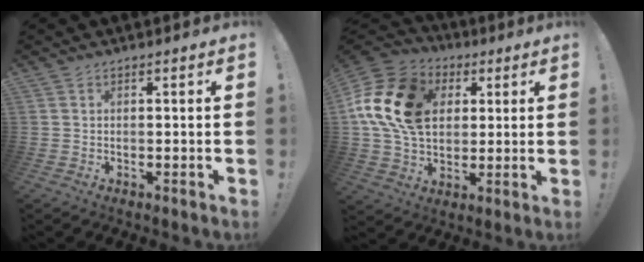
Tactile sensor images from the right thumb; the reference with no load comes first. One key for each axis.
{"total": 20.2, "fx": 4.6, "fy": 14.7, "fz": 13.1, "tx": -0.230, "ty": -0.001, "tz": 0.088}